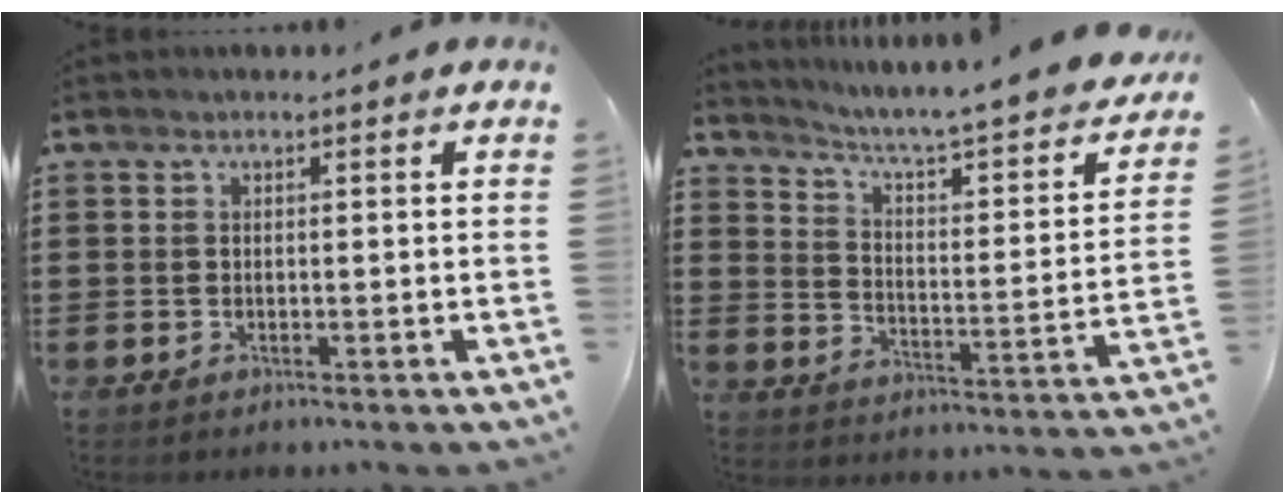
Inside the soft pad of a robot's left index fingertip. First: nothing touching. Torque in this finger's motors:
{"motor_torque": [2.14, 0.00, 0.32, 0.00]}